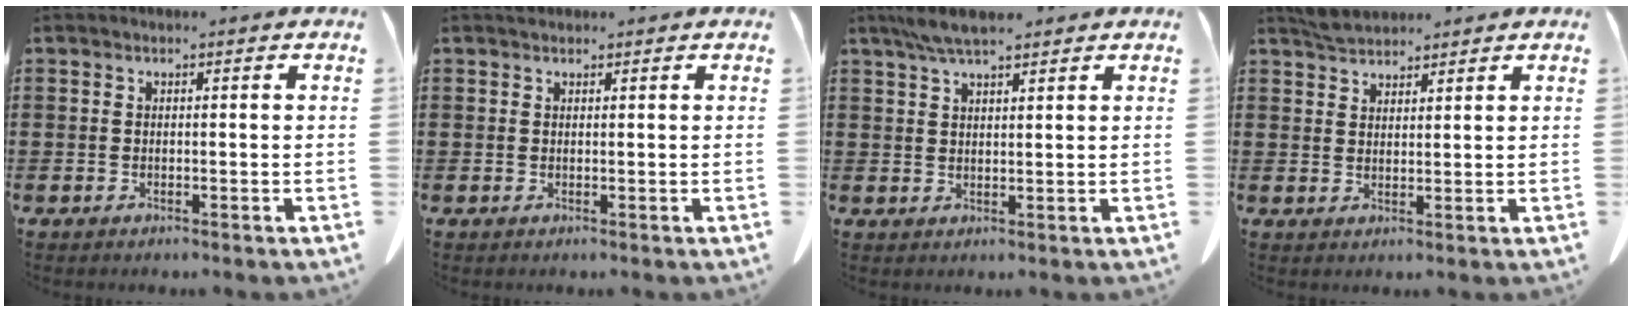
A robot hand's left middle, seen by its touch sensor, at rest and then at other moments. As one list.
[{"total": 0.6, "force": [0.5, 0.3, 0.1], "torque": [-0.004, 0.000, 0.012]}, {"total": 4.7, "force": [3.6, 1.0, 2.9], "torque": [-0.065, -0.004, 0.067]}, {"total": 2.9, "force": [2.8, 0.6, 0.6], "torque": [-0.020, -0.003, 0.054]}]